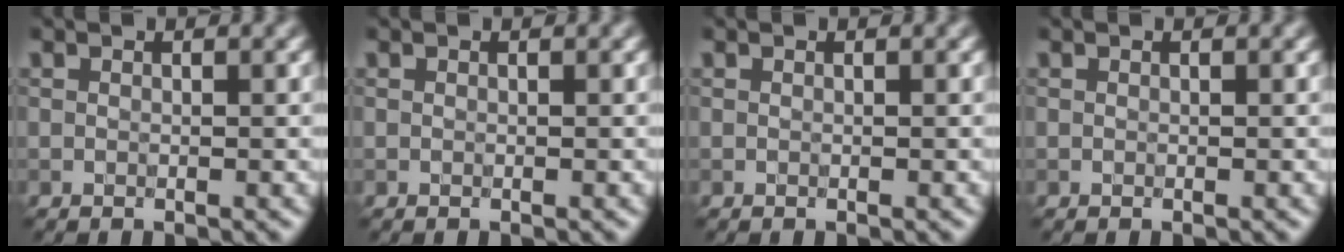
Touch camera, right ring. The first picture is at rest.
{"total": 0.0}
{"total": 0.0}
{"total": 0.0}